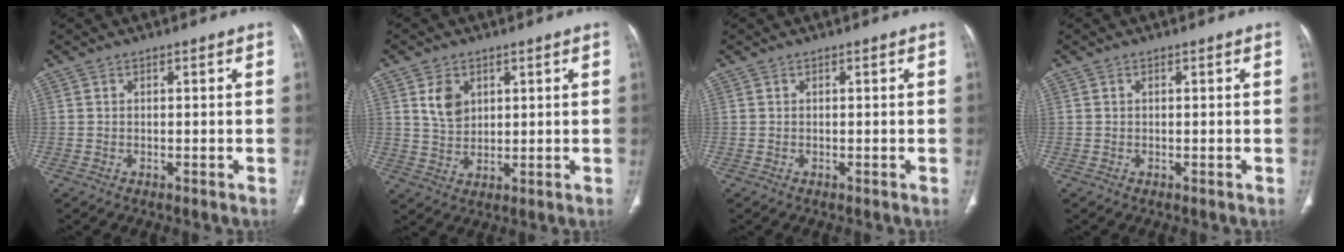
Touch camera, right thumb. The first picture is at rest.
{"total": 5.3, "force": [2.2, 3.7, 3.1], "torque": [-0.043, -0.015, 0.048]}
{"total": 0.0}
{"total": 0.0}